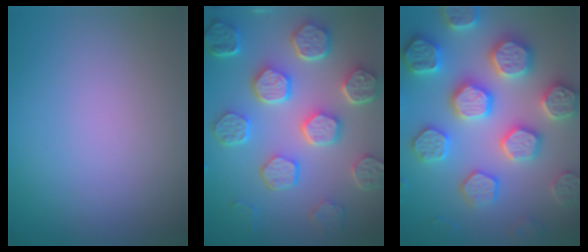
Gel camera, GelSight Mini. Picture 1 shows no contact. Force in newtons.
{"total": 8.5, "press": 6.4, "slide": 5.6}
{"total": 7.9, "press": 7.7, "slide": 1.6}